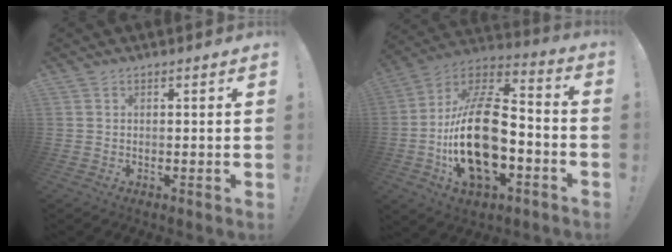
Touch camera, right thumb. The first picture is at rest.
{"total": 25.1, "force": [-4.7, 13.7, 20.6], "torque": [-0.385, 0.027, -0.072]}